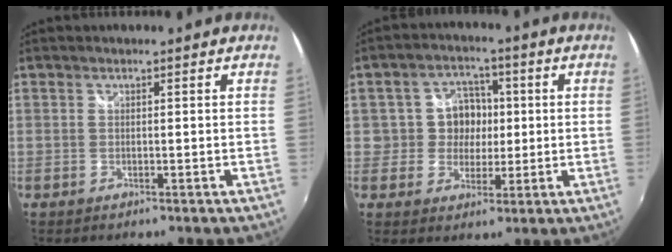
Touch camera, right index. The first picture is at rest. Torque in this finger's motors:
{"motor_torque": [0.08, 0.01, 0.05, 0.03]}